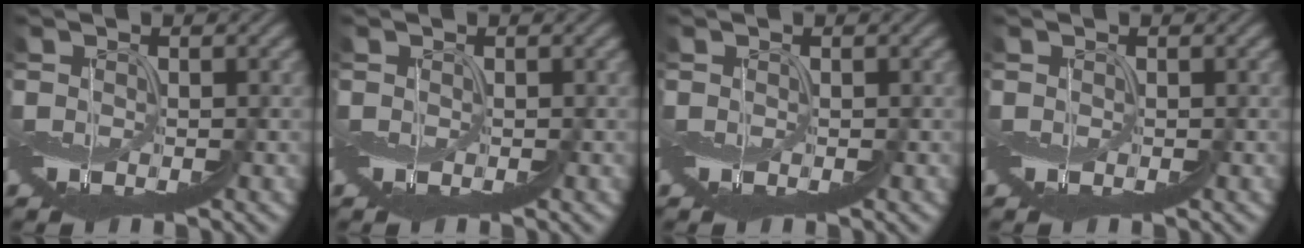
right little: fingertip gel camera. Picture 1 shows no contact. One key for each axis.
{"total": 0.0}
{"total": 0.0}
{"total": 0.0}